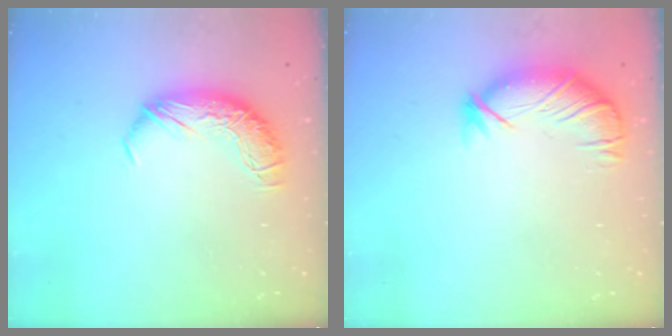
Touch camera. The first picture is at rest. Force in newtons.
{"total": 3.1, "press": 2.5, "slide": 1.8}